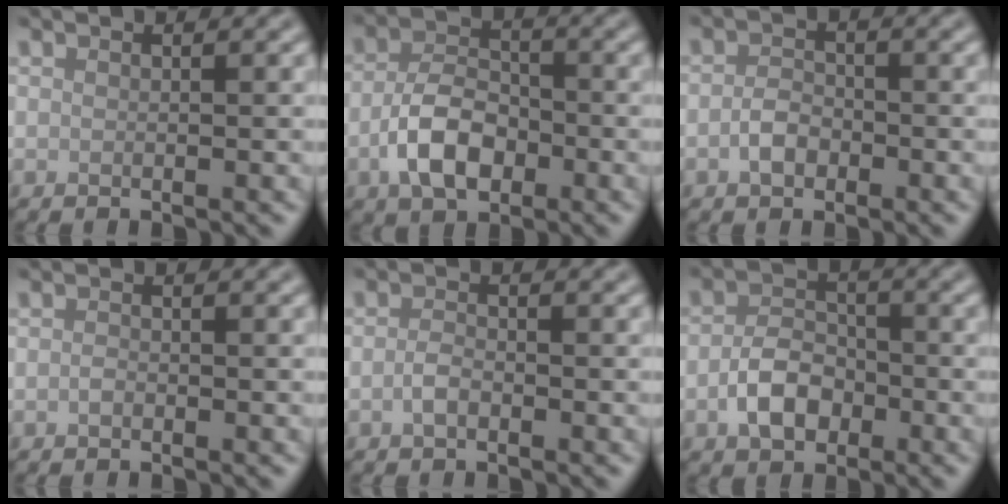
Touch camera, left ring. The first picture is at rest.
{"total": 5.4, "force": [-2.0, 3.2, 3.8], "torque": [-0.075, 0.003, -0.042]}
{"total": 2.1, "force": [-0.9, 1.4, 1.3], "torque": [-0.027, 0.004, -0.021]}
{"total": 0.6, "force": [-0.3, 0.3, 0.4], "torque": [-0.010, 0.001, -0.007]}
{"total": 1.4, "force": [-0.7, 0.6, 1.1], "torque": [-0.024, 0.002, -0.015]}
{"total": 4.0, "force": [-1.6, 2.7, 2.5], "torque": [-0.046, 0.005, -0.034]}